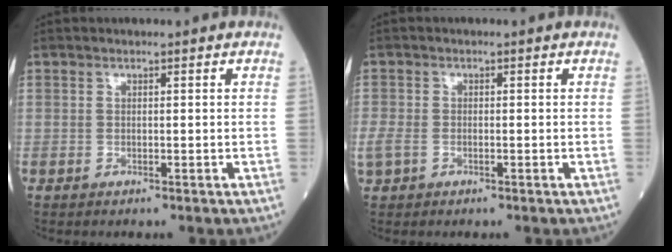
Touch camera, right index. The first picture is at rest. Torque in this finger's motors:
{"motor_torque": [0.29, -0.21, 0.17, 0.03]}